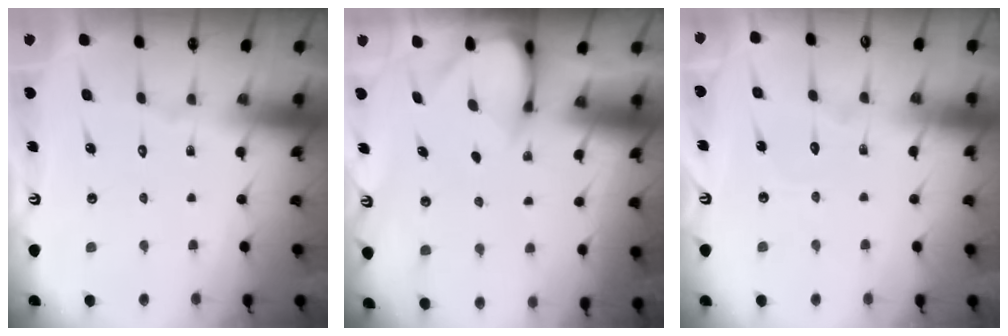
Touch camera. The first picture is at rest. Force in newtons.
{"total": 2.9, "press": 2.9, "slide": 0.3}
{"total": 3.6, "press": 3.6, "slide": 0.3}